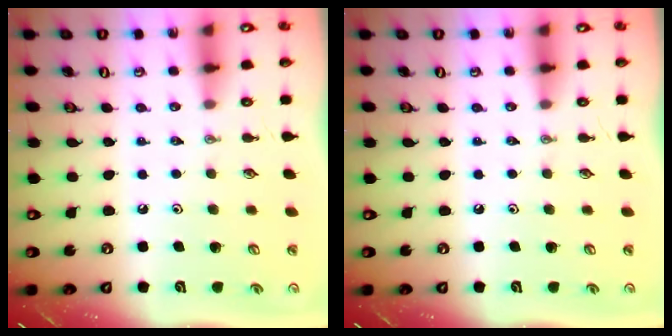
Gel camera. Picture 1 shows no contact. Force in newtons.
{"total": 0.0}